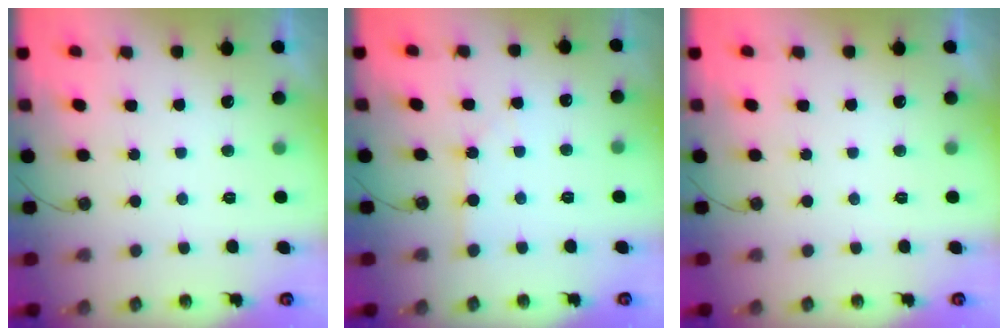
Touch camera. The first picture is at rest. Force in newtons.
{"total": 1.5, "press": 1.5, "slide": 0.3}
{"total": 0.0}